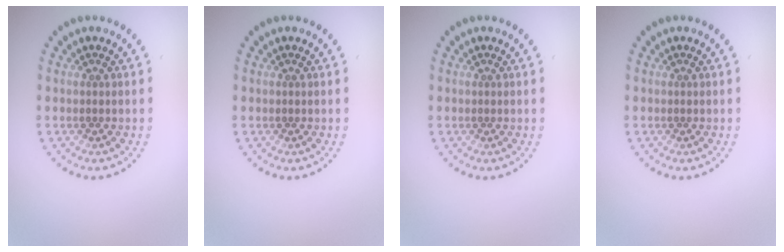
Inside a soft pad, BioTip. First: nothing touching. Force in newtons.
{"total": 0.0}
{"total": 0.0}
{"total": 0.0}